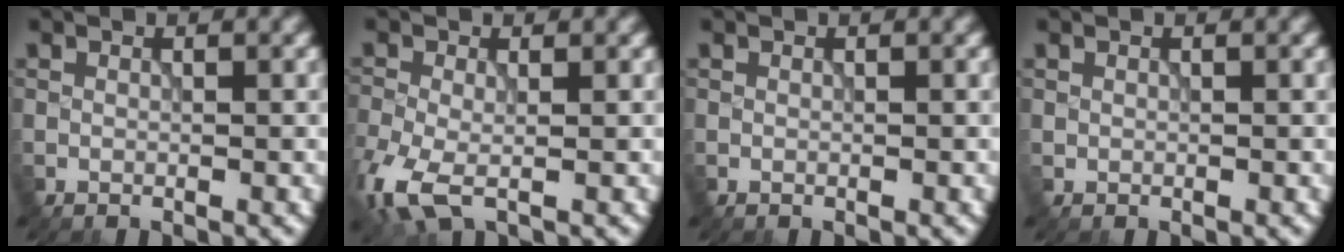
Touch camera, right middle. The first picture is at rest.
{"total": 5.3, "force": [-2.3, 2.7, 3.9], "torque": [-0.105, -0.016, -0.053]}
{"total": 0.0}
{"total": 0.0}